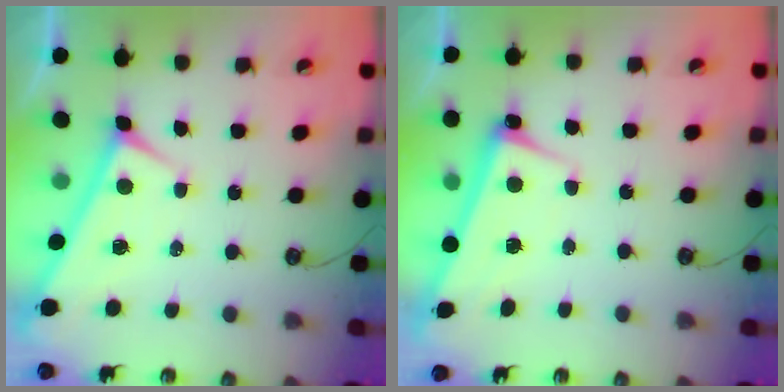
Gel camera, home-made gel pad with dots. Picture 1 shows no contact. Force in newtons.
{"total": 2.6, "press": 2.4, "slide": 0.9}